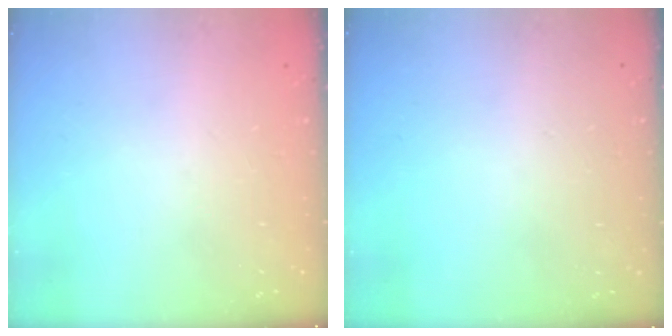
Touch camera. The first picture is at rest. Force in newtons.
{"total": 0.0}